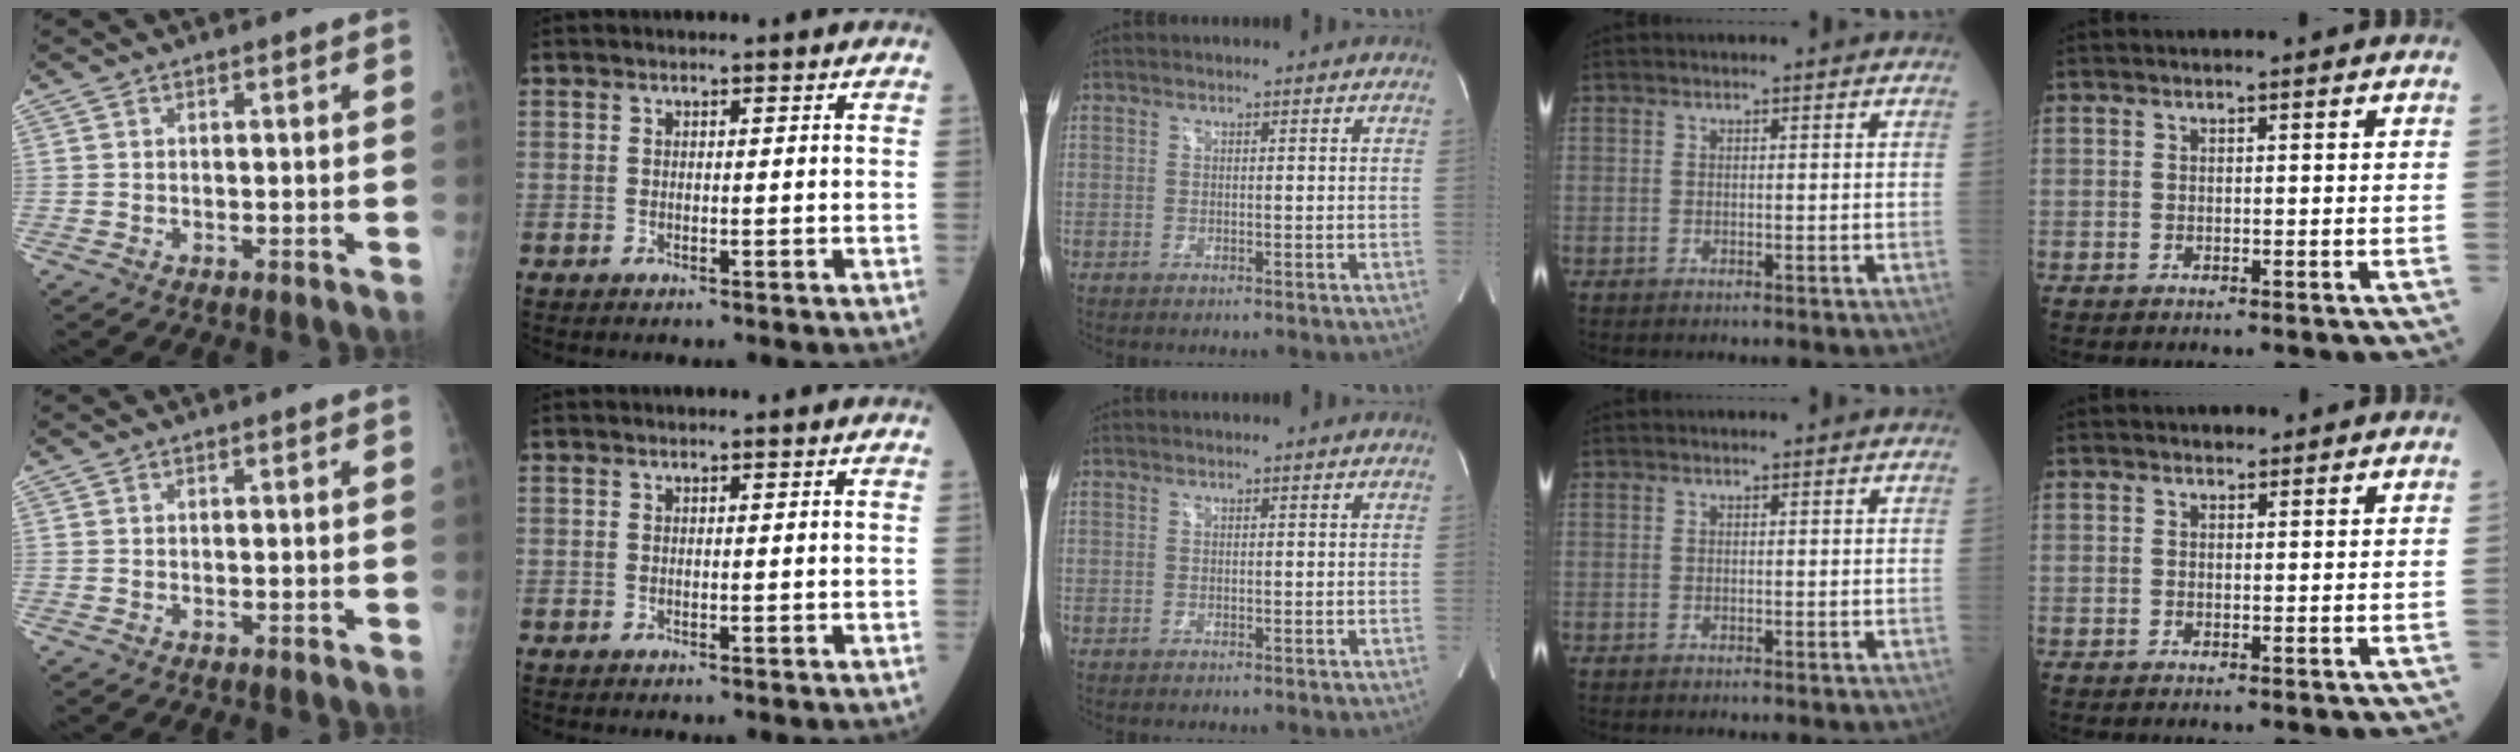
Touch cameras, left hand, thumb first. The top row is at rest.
{"little": {"total": 0.8, "force": [0.7, 0.5, 0.1], "torque": [-0.007, 0.000, 0.008]}}